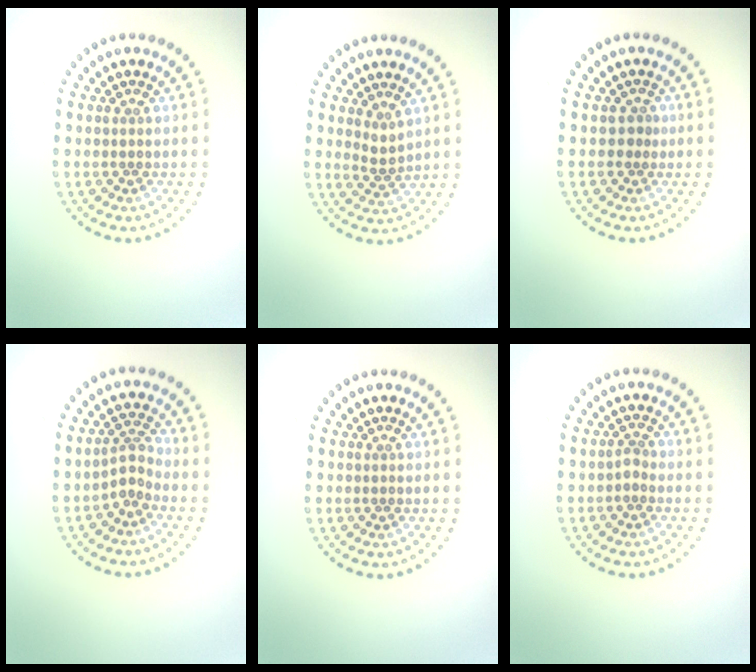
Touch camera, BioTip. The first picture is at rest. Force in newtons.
{"total": 1.3, "press": 0.9, "slide": 0.9}
{"total": 1.2, "press": 0.9, "slide": 0.9}
{"total": 2.0, "press": 1.3, "slide": 1.4}
{"total": 0.0}
{"total": 0.9, "press": 0.5, "slide": 0.8}